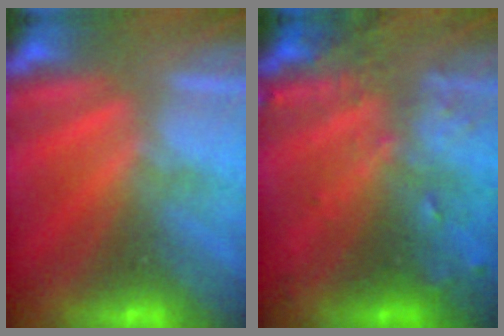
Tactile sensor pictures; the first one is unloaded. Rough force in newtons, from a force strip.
{"total": 8.8}